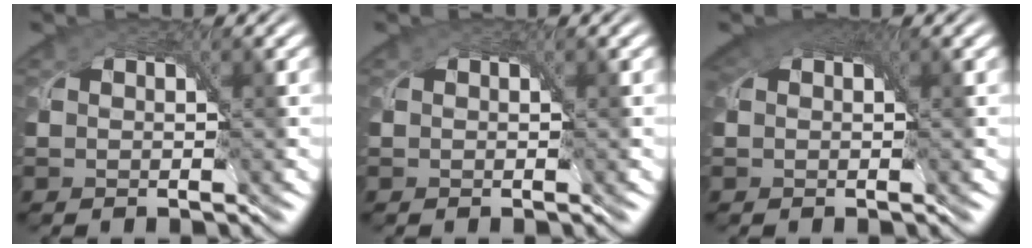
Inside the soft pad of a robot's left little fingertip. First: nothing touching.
{"total": 0.0}
{"total": 4.5, "force": [2.5, 2.5, 2.8], "torque": [-0.047, 0.016, 0.027]}